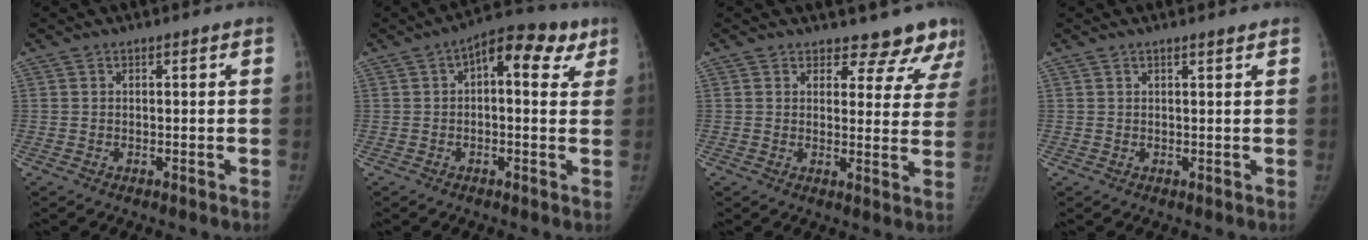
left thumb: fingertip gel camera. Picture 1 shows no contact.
{"total": 10.7, "force": [3.9, 5.5, 8.3], "torque": [-0.076, 0.022, 0.041]}
{"total": 10.5, "force": [9.3, 4.6, 1.3], "torque": [0.040, -0.056, 0.083]}
{"total": 1.0, "force": [0.8, 0.1, 0.6], "torque": [-0.006, -0.004, 0.014]}